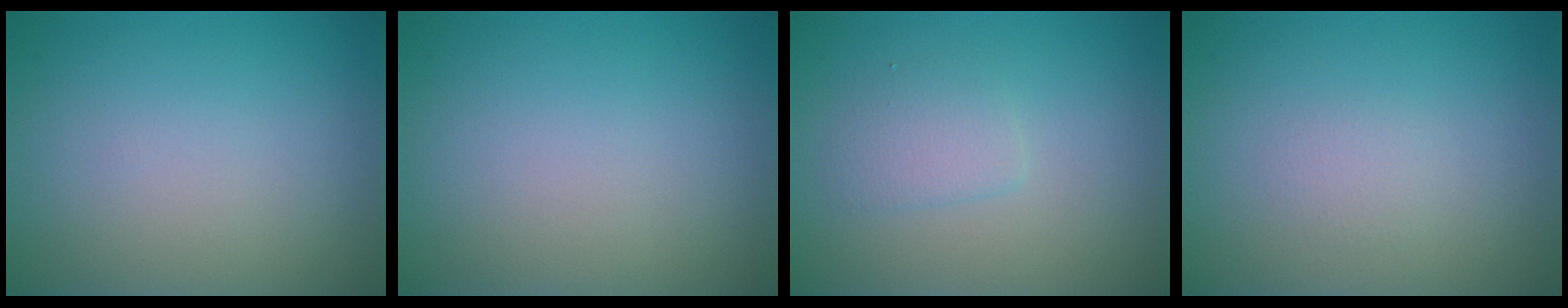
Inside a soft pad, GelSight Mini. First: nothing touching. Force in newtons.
{"total": 0.0}
{"total": 1.7, "press": 1.7, "slide": 0.1}
{"total": 0.9, "press": 0.8, "slide": 0.1}